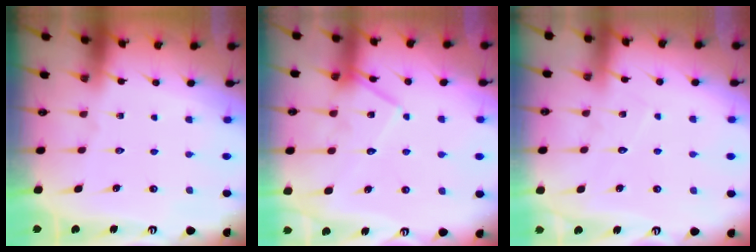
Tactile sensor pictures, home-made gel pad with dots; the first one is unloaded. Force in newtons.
{"total": 14.5, "press": 14.5, "slide": 1.3}
{"total": 4.7, "press": 4.7, "slide": 0.3}